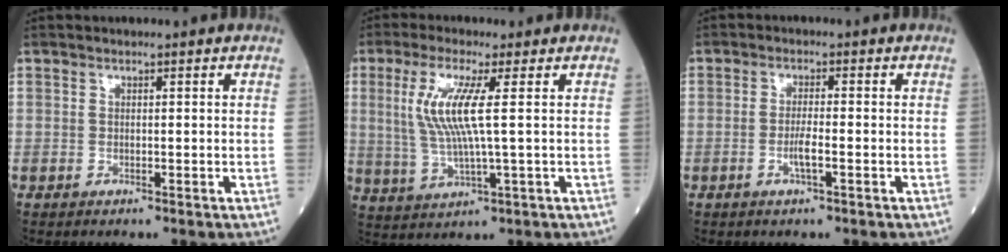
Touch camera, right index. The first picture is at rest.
{"total": 8.3, "force": [1.7, 0.2, 8.1], "torque": [-0.187, -0.002, 0.033]}
{"total": 3.0, "force": [-1.0, 0.2, 2.8], "torque": [-0.056, -0.002, -0.020]}